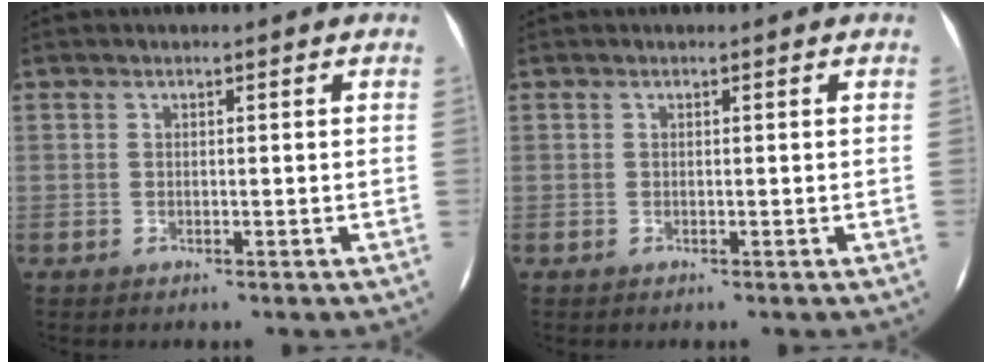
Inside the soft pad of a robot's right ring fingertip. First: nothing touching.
{"total": 0.0}